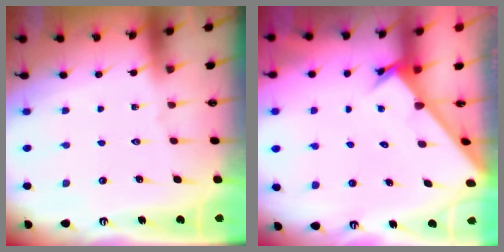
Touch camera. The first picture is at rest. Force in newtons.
{"total": 2.4, "press": 2.4, "slide": 0.1}